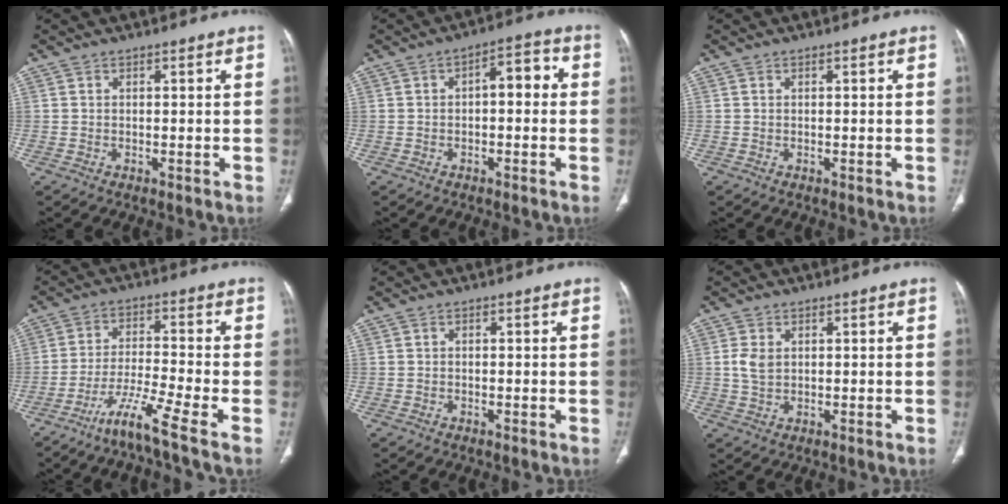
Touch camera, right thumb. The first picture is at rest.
{"total": 6.1, "force": [0.2, 3.0, 5.3], "torque": [-0.054, 0.027, -0.007]}
{"total": 0.0}
{"total": 9.9, "force": [-6.2, -0.3, 7.7], "torque": [-0.159, 0.017, -0.120]}
{"total": 0.0}
{"total": 3.8, "force": [0.8, 2.6, 2.6], "torque": [-0.050, -0.001, 0.019]}